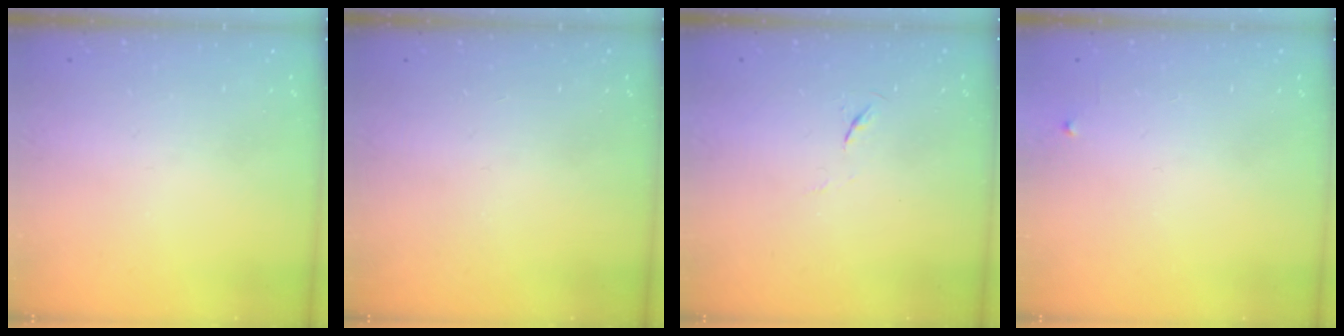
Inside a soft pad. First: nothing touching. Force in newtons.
{"total": 0.0}
{"total": 4.0, "press": 4.0, "slide": 0.6}
{"total": 2.4, "press": 2.3, "slide": 0.4}